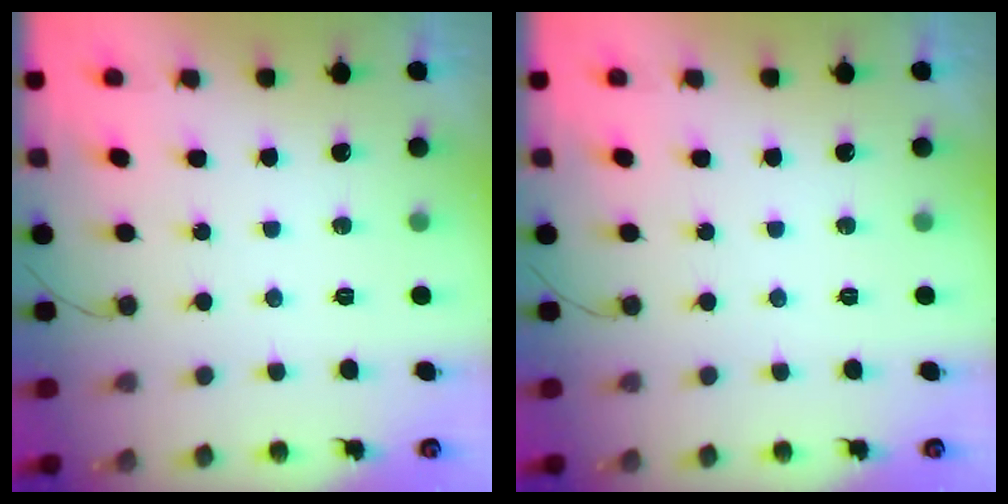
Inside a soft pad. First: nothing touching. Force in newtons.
{"total": 0.0}